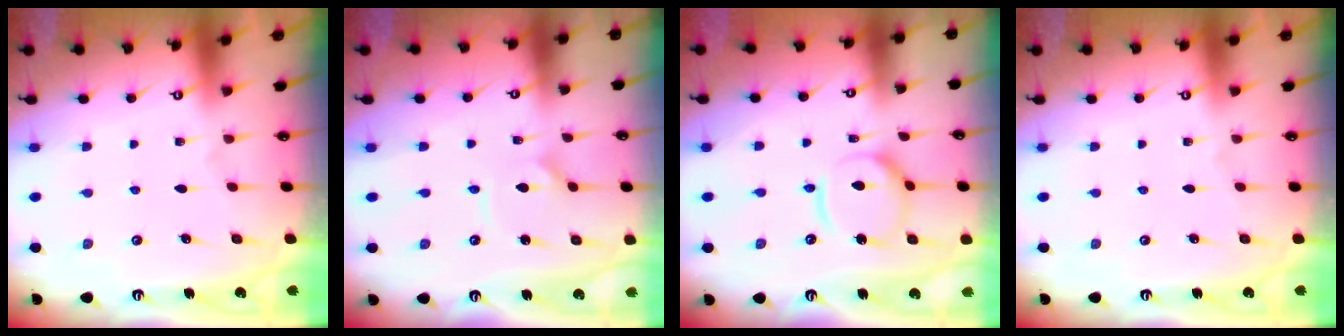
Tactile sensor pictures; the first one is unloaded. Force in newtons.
{"total": 3.3, "press": 3.3, "slide": 0.5}
{"total": 12.5, "press": 12.5, "slide": 1.4}
{"total": 0.0}